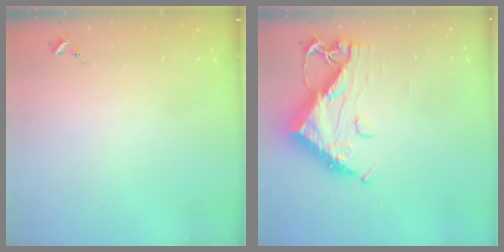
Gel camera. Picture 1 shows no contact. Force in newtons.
{"total": 13.6, "press": 13.6, "slide": 1.1}